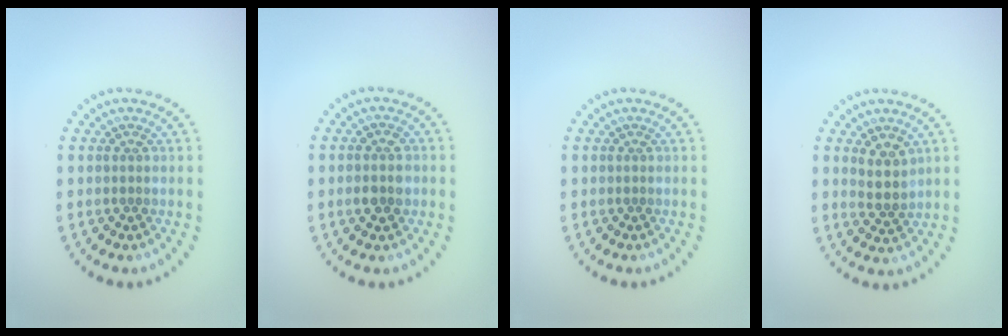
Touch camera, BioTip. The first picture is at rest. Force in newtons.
{"total": 2.2, "press": 2.2, "slide": 0.2}
{"total": 0.0}
{"total": 2.6, "press": 2.2, "slide": 1.3}